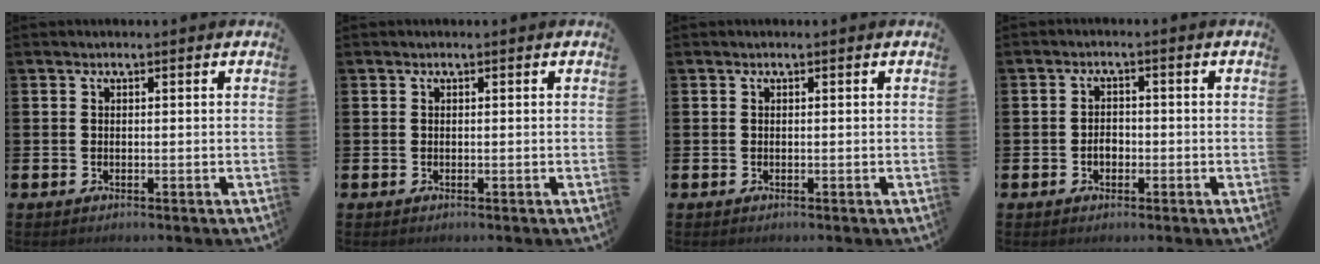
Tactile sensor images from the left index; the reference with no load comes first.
{"total": 0.0}
{"total": 0.0}
{"total": 2.0, "force": [-0.6, 1.5, 1.2], "torque": [-0.013, 0.001, -0.016]}